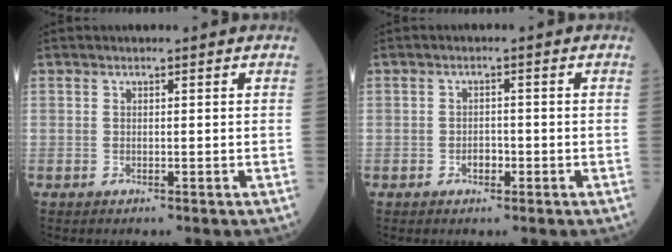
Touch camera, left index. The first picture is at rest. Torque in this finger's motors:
{"motor_torque": [-0.02, 0.02, -0.01, 0.00]}